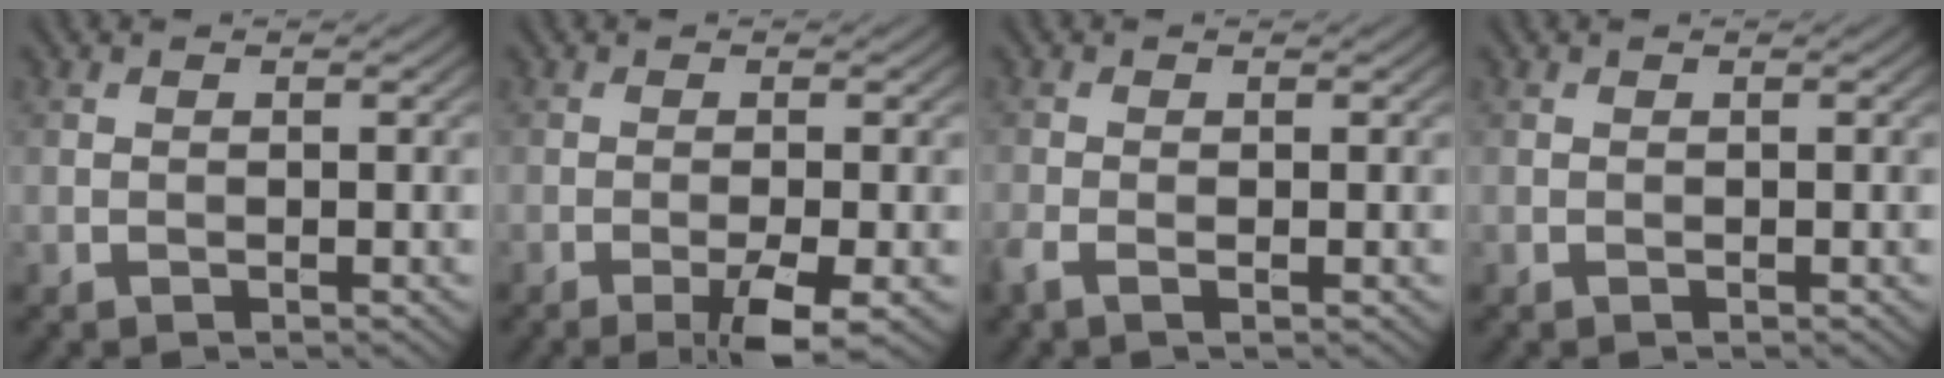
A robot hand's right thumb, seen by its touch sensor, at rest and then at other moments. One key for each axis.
{"total": 4.3, "fx": -2.1, "fy": 0.4, "fz": 3.7, "tx": -0.065, "ty": 0.004, "tz": -0.037}
{"total": 1.8, "fx": -0.8, "fy": 0.5, "fz": 1.5, "tx": -0.043, "ty": -0.001, "tz": -0.021}
{"total": 0.0}